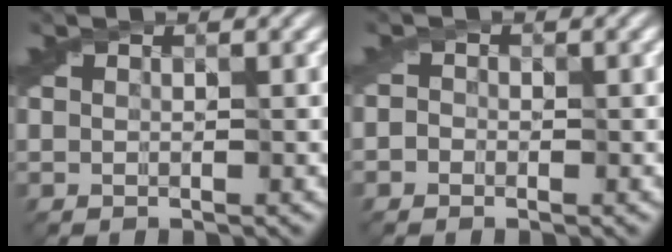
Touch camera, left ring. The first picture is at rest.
{"total": 1.4, "force": [-0.2, 1.3, 0.5], "torque": [0.002, -0.001, -0.023]}